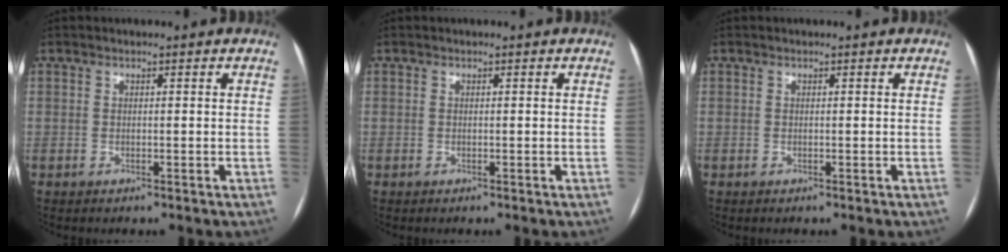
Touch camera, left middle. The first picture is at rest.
{"total": 0.0}
{"total": 0.0}